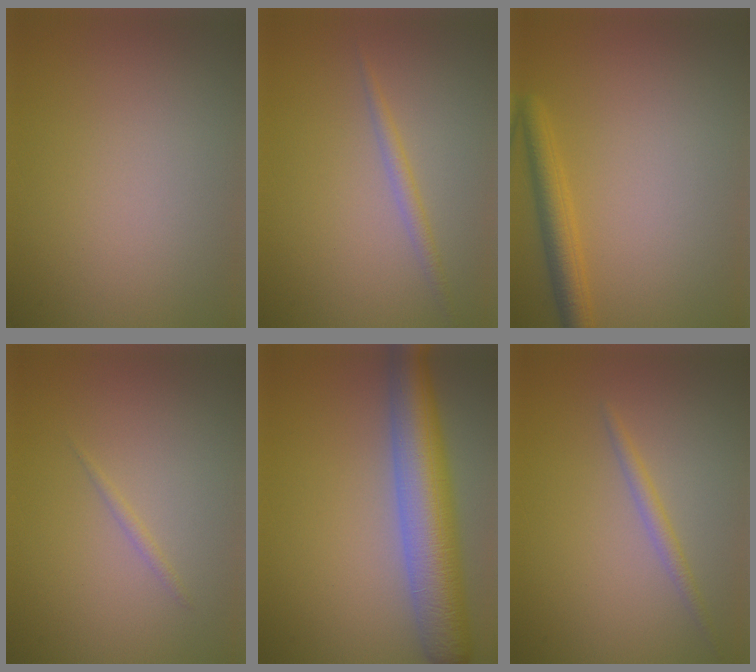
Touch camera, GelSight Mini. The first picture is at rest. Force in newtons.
{"total": 1.4, "press": 1.4, "slide": 0.0}
{"total": 2.8, "press": 2.8, "slide": 0.1}
{"total": 0.6, "press": 0.6, "slide": 0.0}
{"total": 8.6, "press": 8.5, "slide": 0.6}
{"total": 1.4, "press": 1.4, "slide": 0.1}